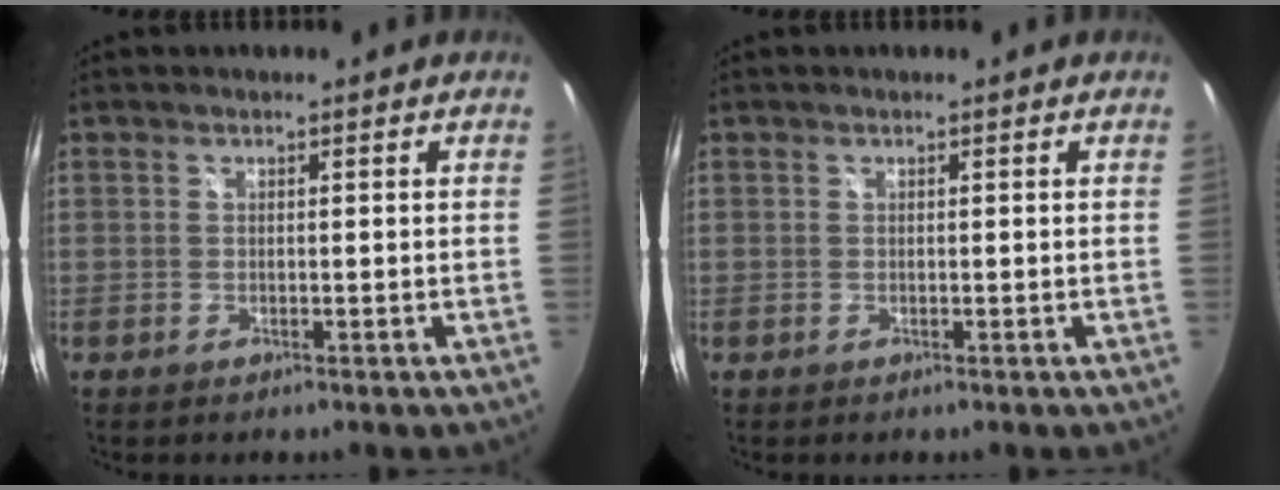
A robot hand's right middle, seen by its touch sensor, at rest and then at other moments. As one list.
[{"total": 0.0}]